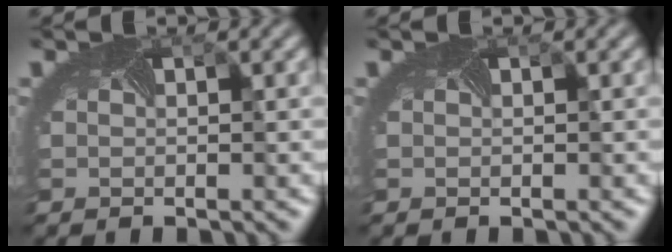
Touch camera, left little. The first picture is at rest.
{"total": 0.0}